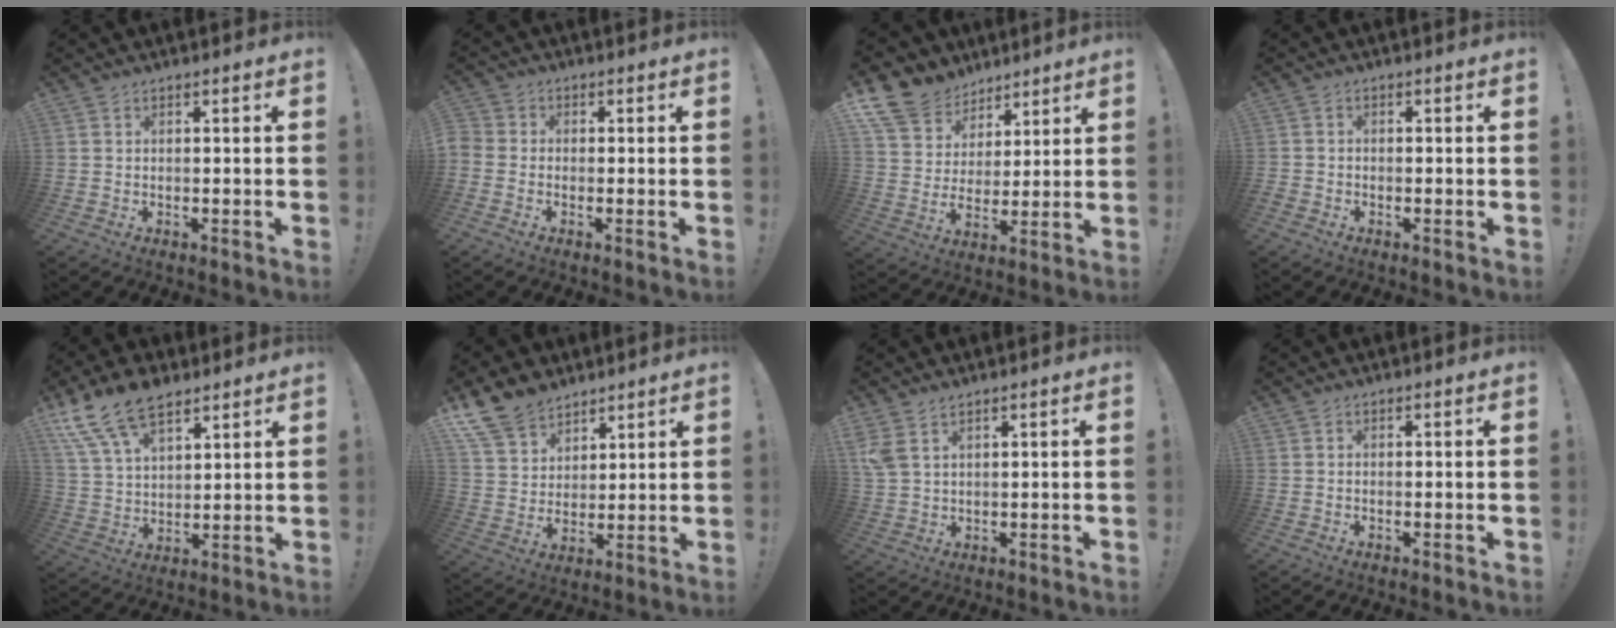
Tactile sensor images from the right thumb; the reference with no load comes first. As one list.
[{"total": 2.4, "force": [-1.3, 1.8, 0.9], "torque": [-0.023, 0.005, -0.024]}, {"total": 13.1, "force": [8.8, 8.9, 3.8], "torque": [-0.069, -0.067, 0.172]}, {"total": 1.4, "force": [-1.1, 0.8, 0.3], "torque": [-0.006, 0.006, -0.019]}, {"total": 14.5, "force": [10.1, 7.2, 7.5], "torque": [-0.157, -0.053, 0.188]}, {"total": 12.9, "force": [9.5, 7.8, 3.8], "torque": [-0.077, -0.061, 0.187]}, {"total": 4.6, "force": [2.9, 2.2, 2.8], "torque": [-0.058, -0.008, 0.057]}, {"total": 0.0}]